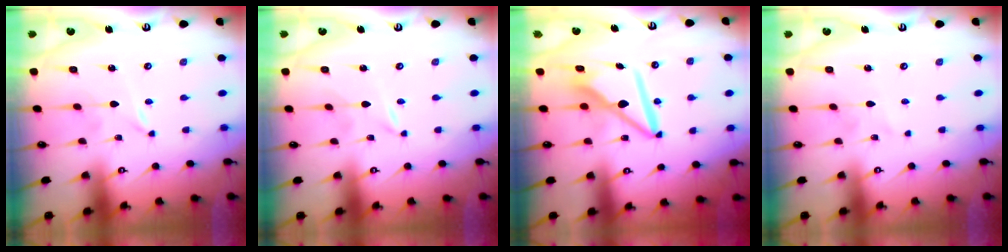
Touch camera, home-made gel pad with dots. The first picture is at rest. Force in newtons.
{"total": 0.0}
{"total": 9.7, "press": 9.7, "slide": 1.0}
{"total": 2.3, "press": 2.3, "slide": 0.2}